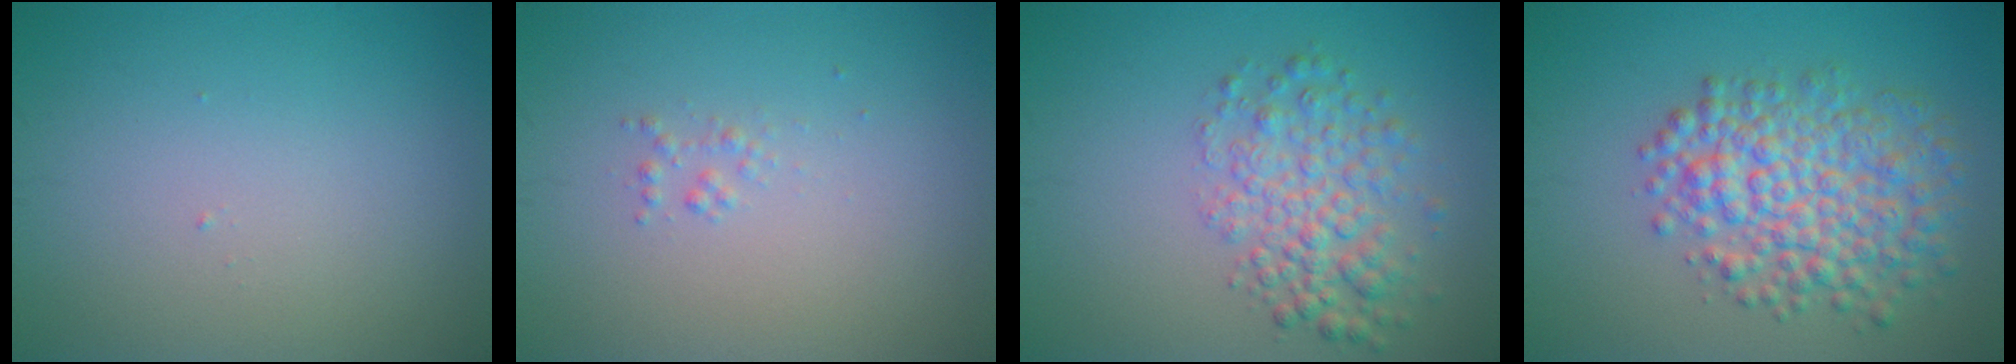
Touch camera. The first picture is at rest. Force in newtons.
{"total": 0.7, "press": 0.7, "slide": 0.0}
{"total": 4.3, "press": 4.3, "slide": 0.2}
{"total": 6.8, "press": 6.8, "slide": 0.1}